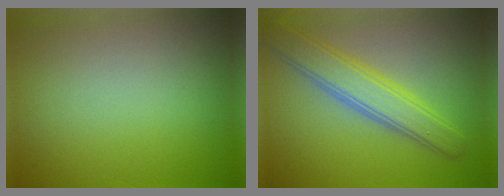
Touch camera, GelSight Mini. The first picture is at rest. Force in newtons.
{"total": 5.0, "press": 5.0, "slide": 0.2}